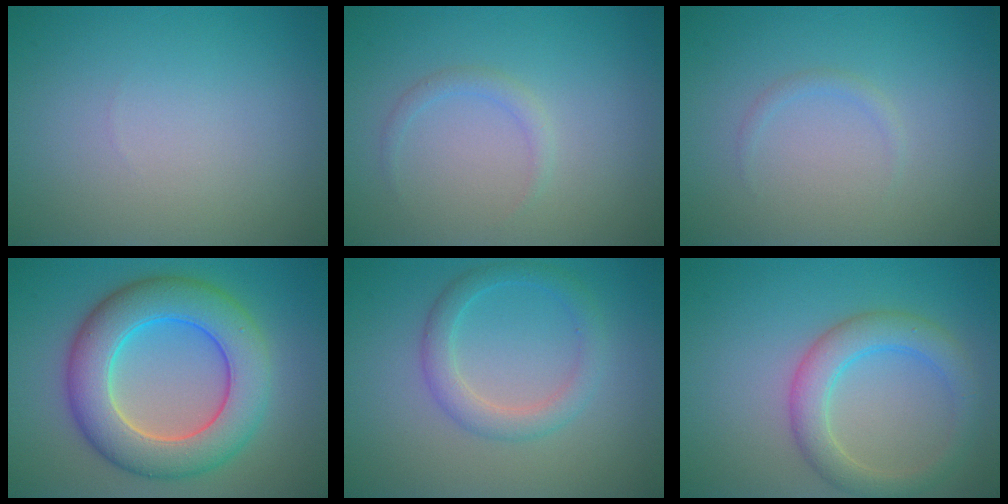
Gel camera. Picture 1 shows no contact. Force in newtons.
{"total": 1.0, "press": 1.0, "slide": 0.0}
{"total": 0.7, "press": 0.7, "slide": 0.1}
{"total": 9.1, "press": 9.1, "slide": 0.3}
{"total": 2.8, "press": 2.8, "slide": 0.0}
{"total": 4.2, "press": 4.1, "slide": 0.3}